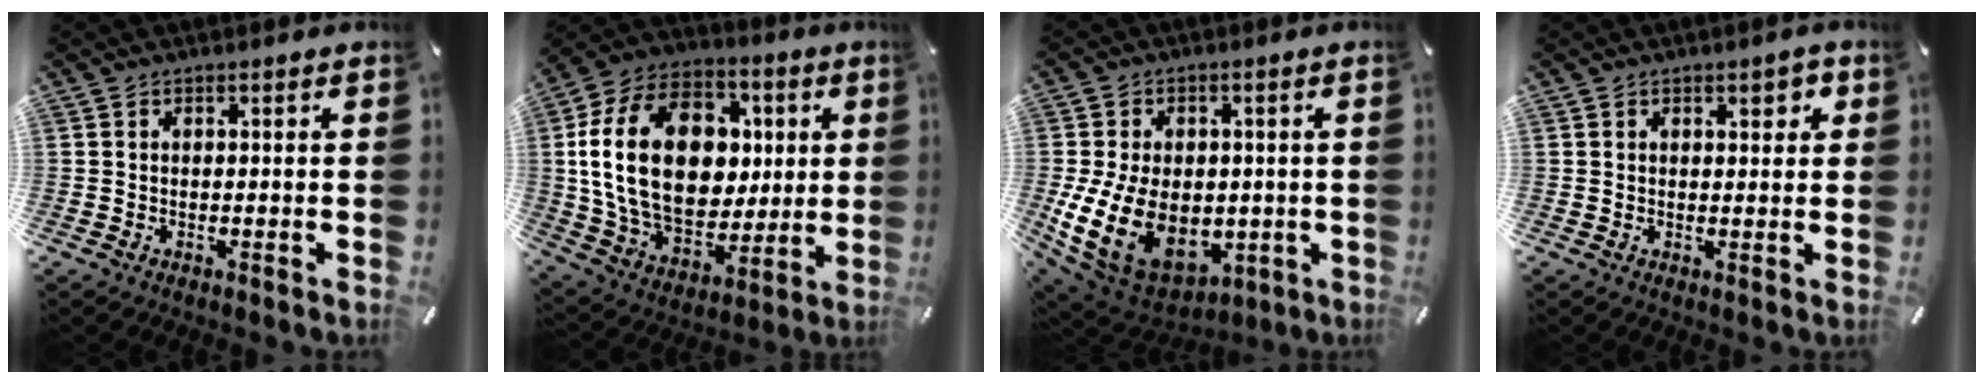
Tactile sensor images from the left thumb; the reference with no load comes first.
{"total": 25.3, "force": [3.2, 18.2, 17.2], "torque": [-0.332, -0.002, 0.064]}
{"total": 17.7, "force": [-2.5, 12.7, 12.0], "torque": [-0.252, -0.008, -0.033]}
{"total": 2.3, "force": [1.1, 1.4, 1.5], "torque": [-0.015, -0.001, 0.014]}